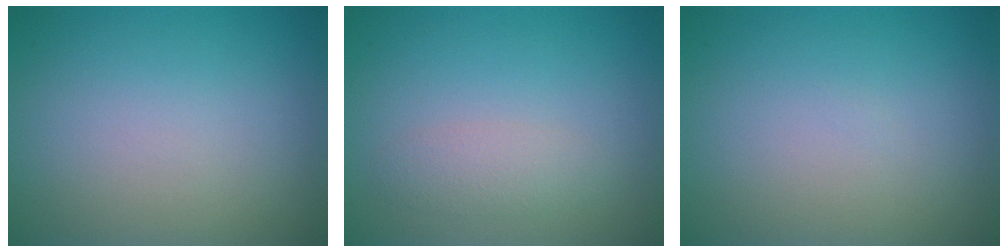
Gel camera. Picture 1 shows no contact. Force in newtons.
{"total": 1.7, "press": 1.7, "slide": 0.1}
{"total": 0.0}